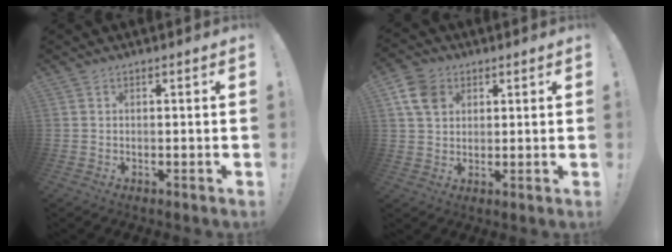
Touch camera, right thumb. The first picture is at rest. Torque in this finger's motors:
{"motor_torque": [-0.26, 0.57, 0.52, -0.07, 0.10]}